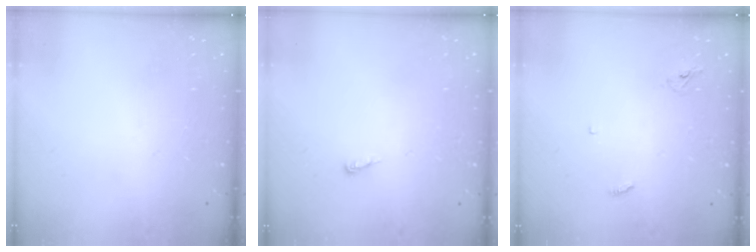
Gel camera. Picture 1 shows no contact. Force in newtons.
{"total": 3.5, "press": 3.5, "slide": 0.3}
{"total": 2.9, "press": 2.9, "slide": 0.2}